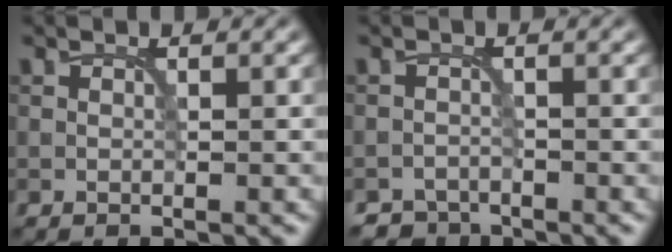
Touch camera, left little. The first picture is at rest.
{"total": 2.2, "force": [-2.0, 0.7, -0.4], "torque": [0.013, 0.003, -0.037]}